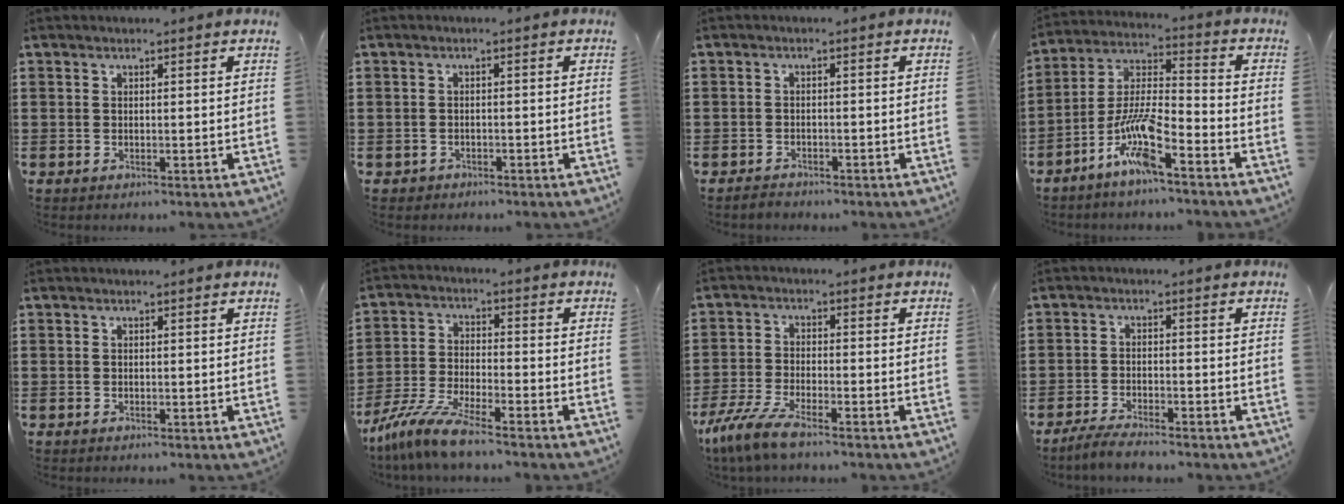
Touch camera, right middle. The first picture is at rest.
{"total": 1.1, "force": [-0.9, 0.6, -0.1], "torque": [0.000, 0.004, -0.023]}
{"total": 1.6, "force": [-1.5, 0.6, -0.2], "torque": [-0.001, 0.004, -0.035]}
{"total": 9.5, "force": [-6.3, 1.4, 6.9], "torque": [-0.162, -0.012, -0.126]}
{"total": 0.0}
{"total": 8.1, "force": [-7.2, 0.4, 3.7], "torque": [-0.085, -0.004, -0.143]}
{"total": 5.9, "force": [-4.8, 0.9, 3.3], "torque": [-0.096, -0.016, -0.100]}
{"total": 3.2, "force": [-3.1, 0.3, 0.9], "torque": [-0.024, 0.002, -0.066]}